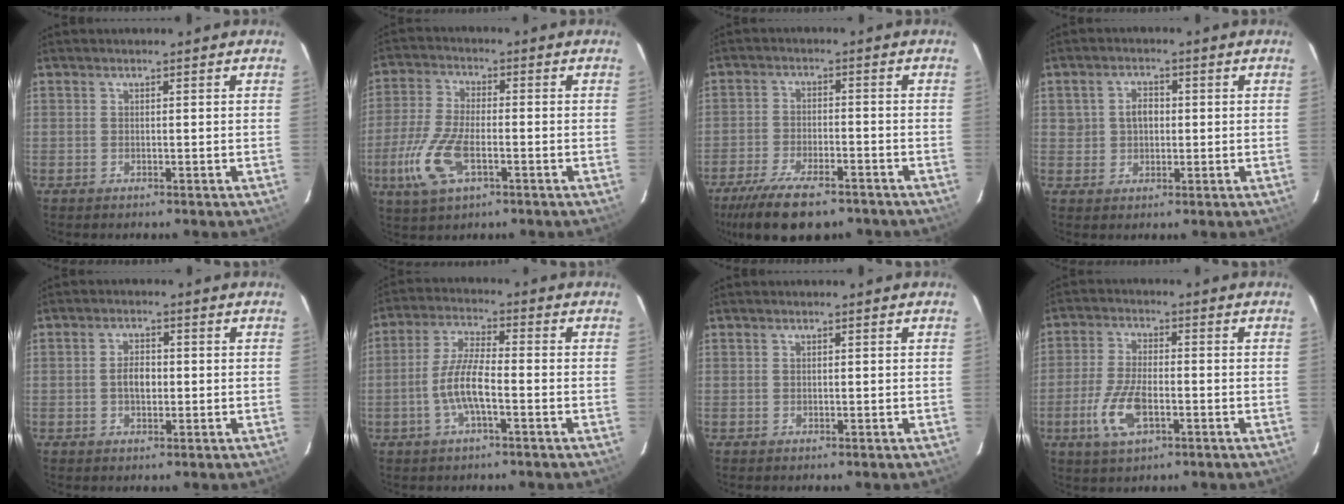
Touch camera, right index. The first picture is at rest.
{"total": 11.1, "force": [-4.1, 4.7, 9.2], "torque": [-0.213, -0.009, -0.079]}
{"total": 14.3, "force": [-10.8, 4.8, 8.2], "torque": [-0.179, -0.032, -0.179]}
{"total": 3.7, "force": [0.3, 3.1, 2.0], "torque": [-0.033, 0.013, 0.009]}
{"total": 3.5, "force": [-0.3, 2.0, 2.9], "torque": [-0.054, 0.006, -0.004]}
{"total": 7.7, "force": [-2.6, 1.6, 7.0], "torque": [-0.146, 0.006, -0.052]}
{"total": 0.0}
{"total": 9.1, "force": [-3.3, 3.8, 7.6], "torque": [-0.166, -0.007, -0.062]}